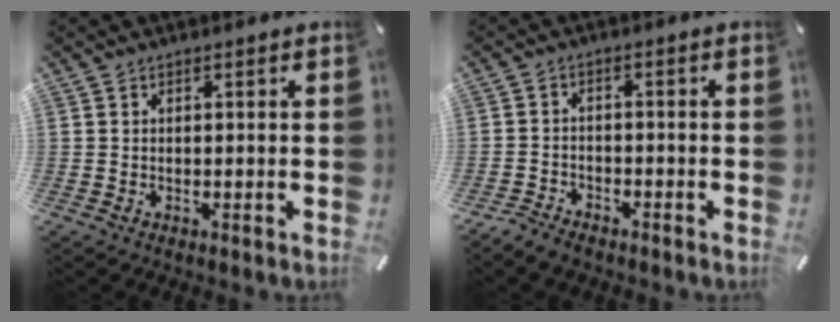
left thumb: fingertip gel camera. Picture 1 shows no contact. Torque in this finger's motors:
{"motor_torque": [-0.19, 0.11, -0.05, 0.10, 0.00]}